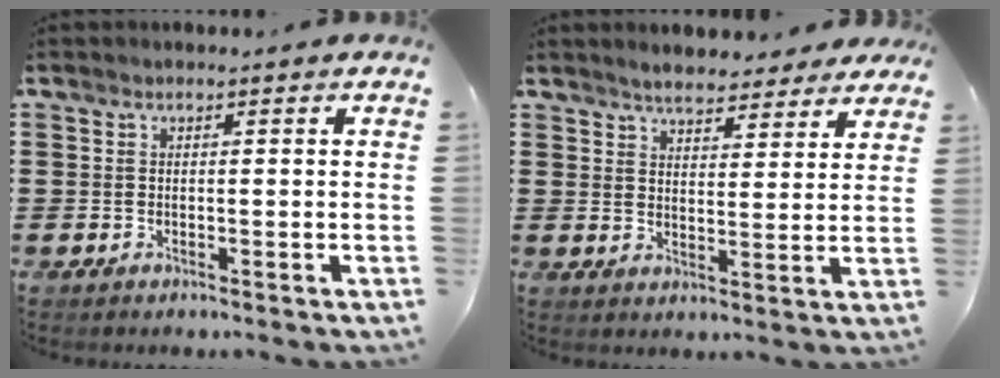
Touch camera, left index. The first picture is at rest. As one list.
[{"total": 4.4, "force": [4.2, 0.9, 1.0], "torque": [-0.035, -0.010, 0.078]}]